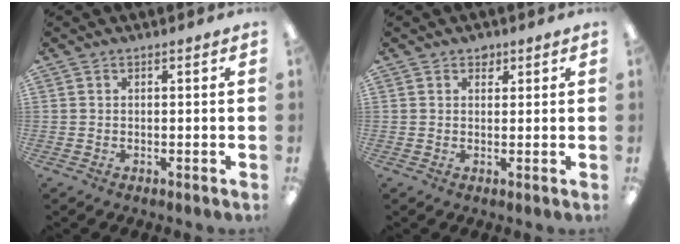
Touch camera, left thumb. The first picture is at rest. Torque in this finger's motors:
{"motor_torque": [0.11, 0.11, 0.47, -0.33, 0.00]}